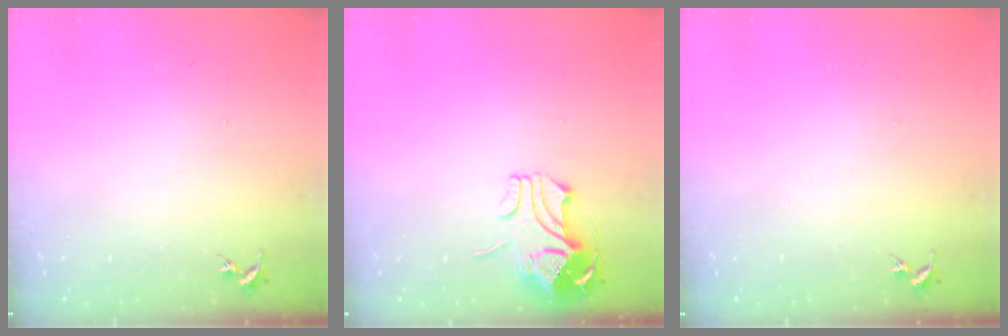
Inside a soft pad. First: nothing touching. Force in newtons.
{"total": 10.3, "press": 10.2, "slide": 0.9}
{"total": 0.0}